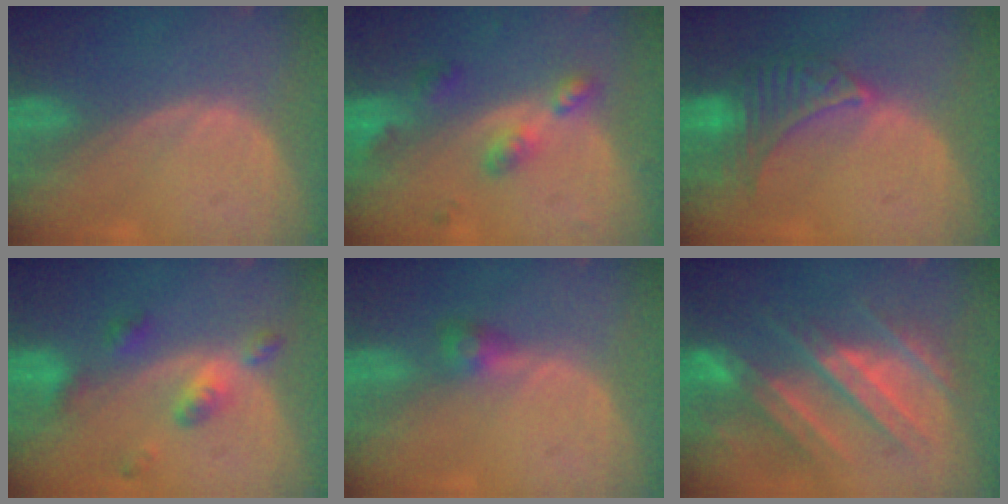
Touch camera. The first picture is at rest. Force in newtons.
{"total": 5.1, "press": 5.1, "slide": 0.4}
{"total": 6.6, "press": 6.5, "slide": 0.6}
{"total": 5.9, "press": 5.1, "slide": 2.9}
{"total": 2.5, "press": 2.4, "slide": 0.7}
{"total": 9.6, "press": 9.4, "slide": 1.9}